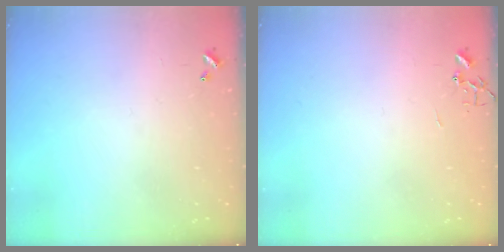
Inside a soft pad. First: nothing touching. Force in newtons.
{"total": 0.0}